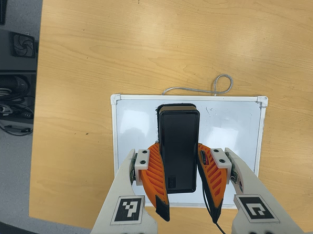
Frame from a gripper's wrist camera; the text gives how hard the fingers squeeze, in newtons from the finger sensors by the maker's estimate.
{"total": 10.2, "left": 8.9, "right": 11.6}